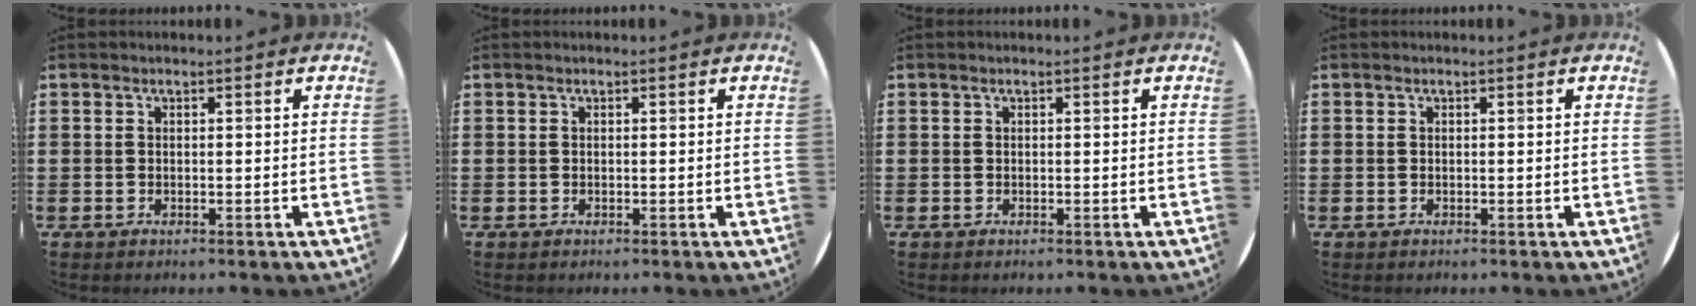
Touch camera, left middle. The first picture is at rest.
{"total": 0.0}
{"total": 0.0}
{"total": 0.0}